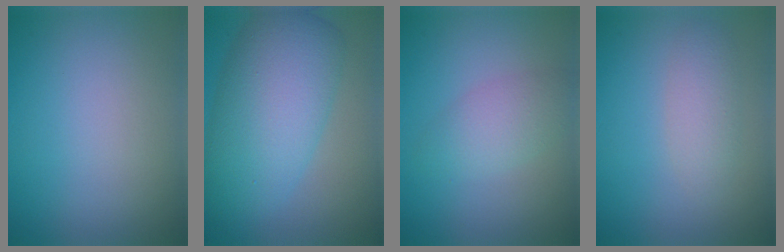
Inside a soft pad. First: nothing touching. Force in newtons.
{"total": 9.5, "press": 9.5, "slide": 0.3}
{"total": 2.7, "press": 2.7, "slide": 0.1}
{"total": 2.1, "press": 2.1, "slide": 0.1}